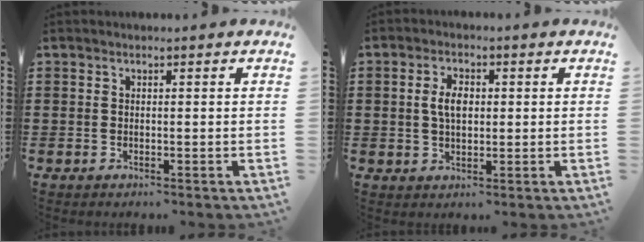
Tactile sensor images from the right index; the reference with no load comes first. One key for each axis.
{"total": 4.0, "fx": 0.4, "fy": 2.1, "fz": 3.4, "tx": -0.070, "ty": 0.009, "tz": 0.005}